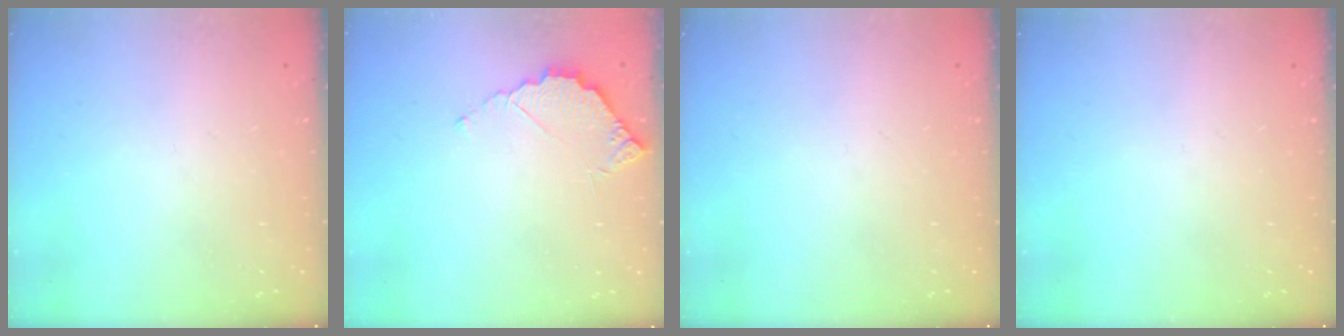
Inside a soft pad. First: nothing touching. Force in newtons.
{"total": 4.0, "press": 4.0, "slide": 0.3}
{"total": 0.0}
{"total": 0.0}